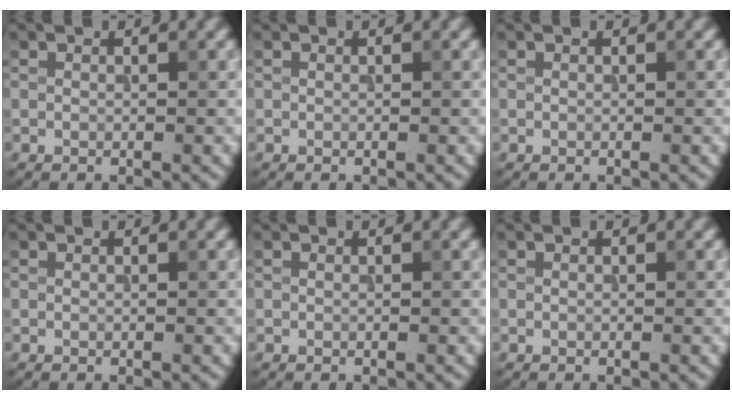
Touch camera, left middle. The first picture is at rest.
{"total": 0.0}
{"total": 0.0}
{"total": 0.0}
{"total": 0.0}
{"total": 0.0}